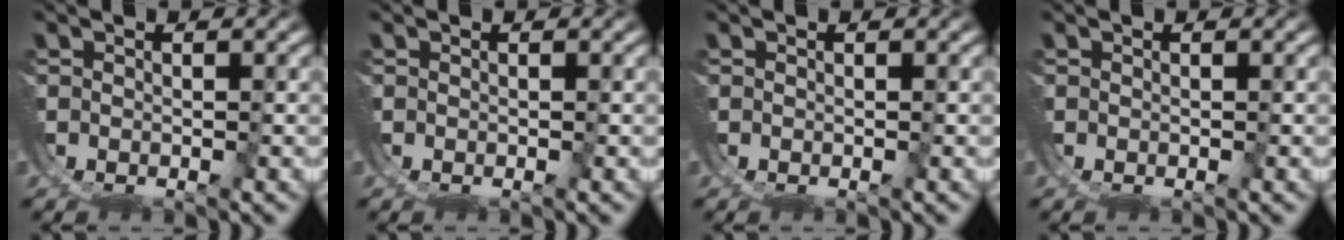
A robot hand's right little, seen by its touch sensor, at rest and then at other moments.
{"total": 0.0}
{"total": 0.0}
{"total": 0.0}